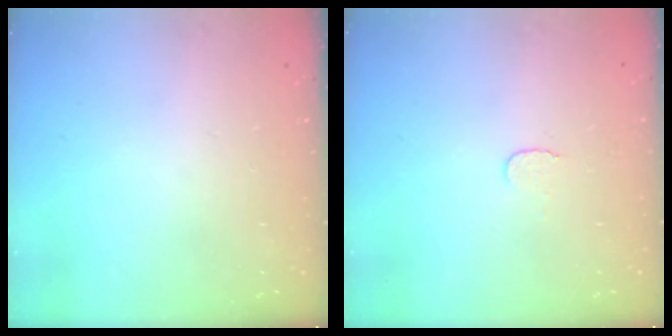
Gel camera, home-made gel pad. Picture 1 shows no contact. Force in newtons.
{"total": 3.5, "press": 3.5, "slide": 0.3}